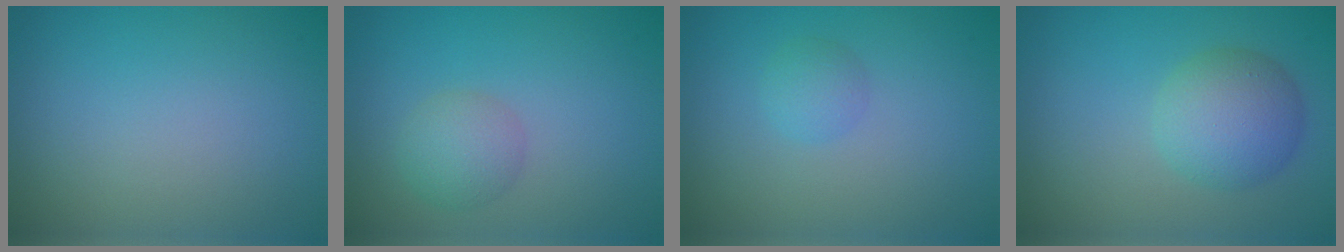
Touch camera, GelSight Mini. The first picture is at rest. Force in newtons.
{"total": 2.5, "press": 2.5, "slide": 0.1}
{"total": 1.3, "press": 1.3, "slide": 0.1}
{"total": 4.5, "press": 4.5, "slide": 0.4}